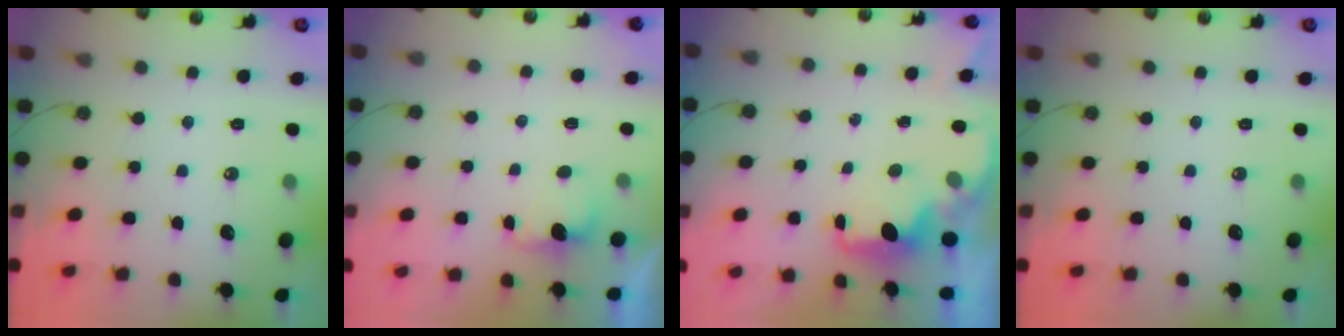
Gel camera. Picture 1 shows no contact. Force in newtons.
{"total": 2.0, "press": 1.7, "slide": 0.9}
{"total": 1.9, "press": 1.8, "slide": 0.7}
{"total": 0.0}